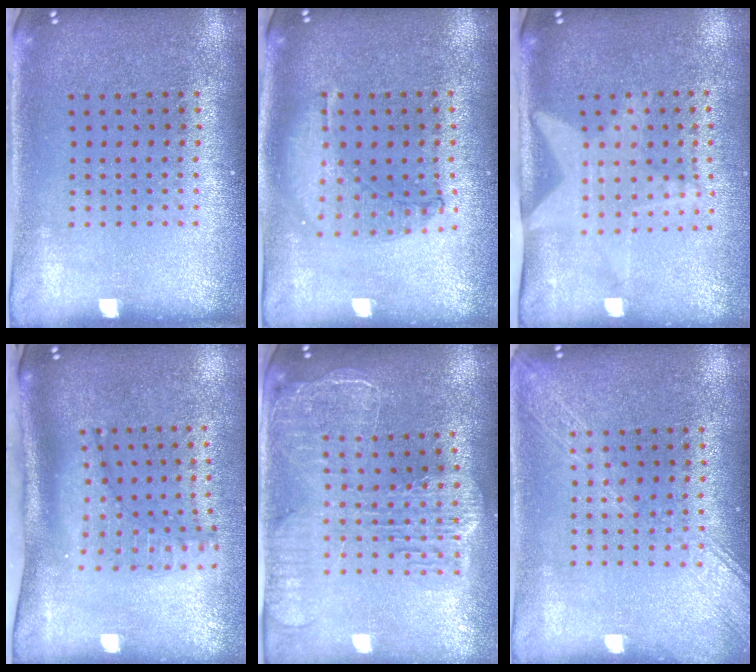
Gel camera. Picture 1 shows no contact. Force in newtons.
{"total": 0.9, "press": 0.9, "slide": 0.2}
{"total": 1.5, "press": 1.4, "slide": 0.5}
{"total": 1.6, "press": 1.3, "slide": 0.9}
{"total": 2.5, "press": 2.2, "slide": 1.3}
{"total": 1.7, "press": 1.7, "slide": 0.2}